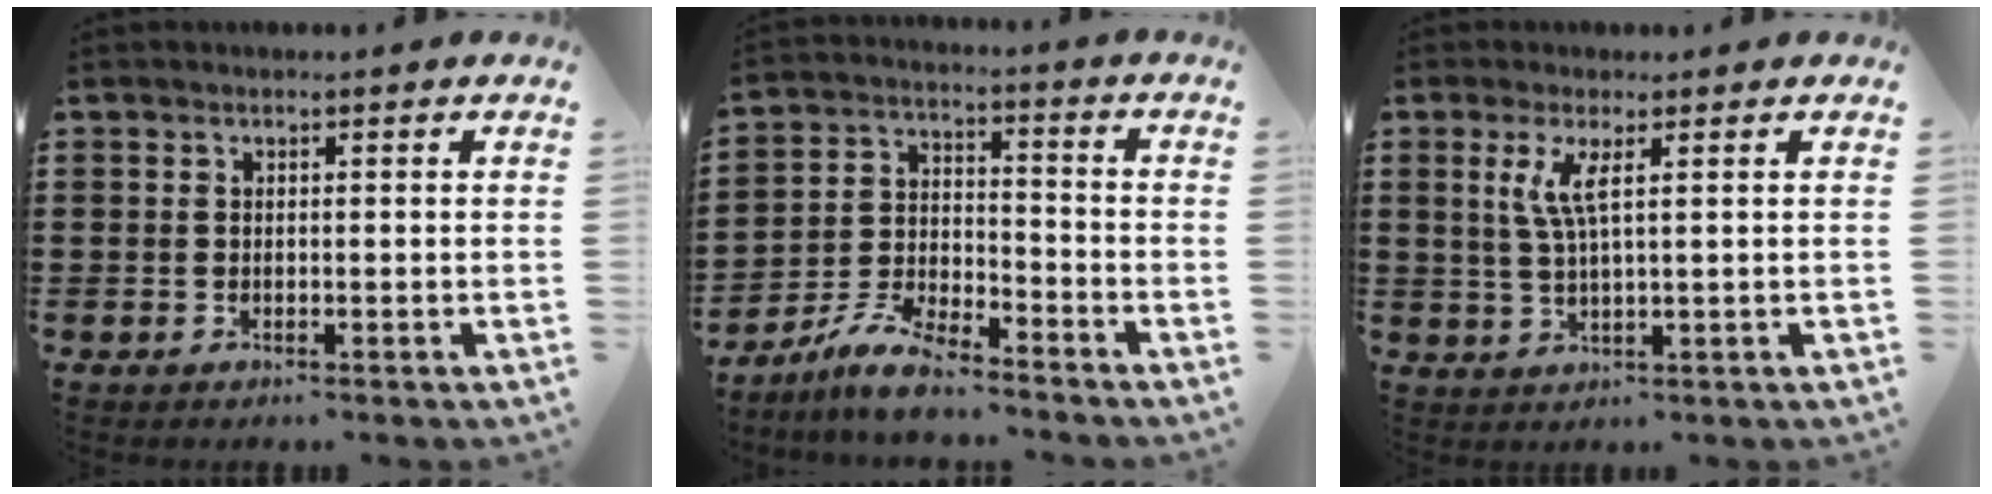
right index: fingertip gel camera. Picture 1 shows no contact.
{"total": 7.0, "force": [-6.2, 1.5, 3.0], "torque": [-0.074, 0.005, -0.123]}
{"total": 4.3, "force": [1.4, 0.5, 4.0], "torque": [-0.092, -0.004, 0.019]}